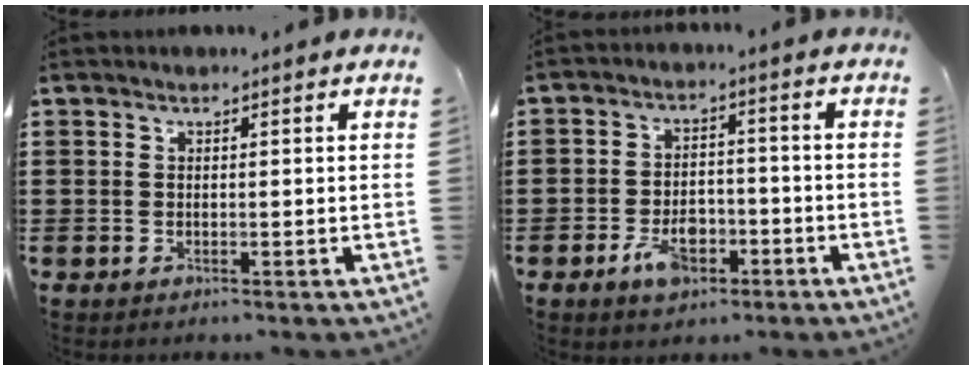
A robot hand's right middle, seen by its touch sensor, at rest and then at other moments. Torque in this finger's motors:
{"motor_torque": [1.42, -0.62, 0.33, 0.06]}